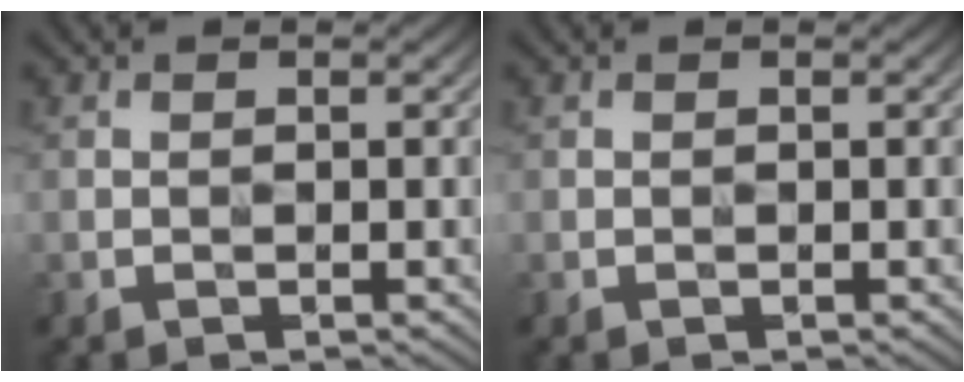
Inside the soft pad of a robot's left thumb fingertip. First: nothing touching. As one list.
[{"total": 0.0}]